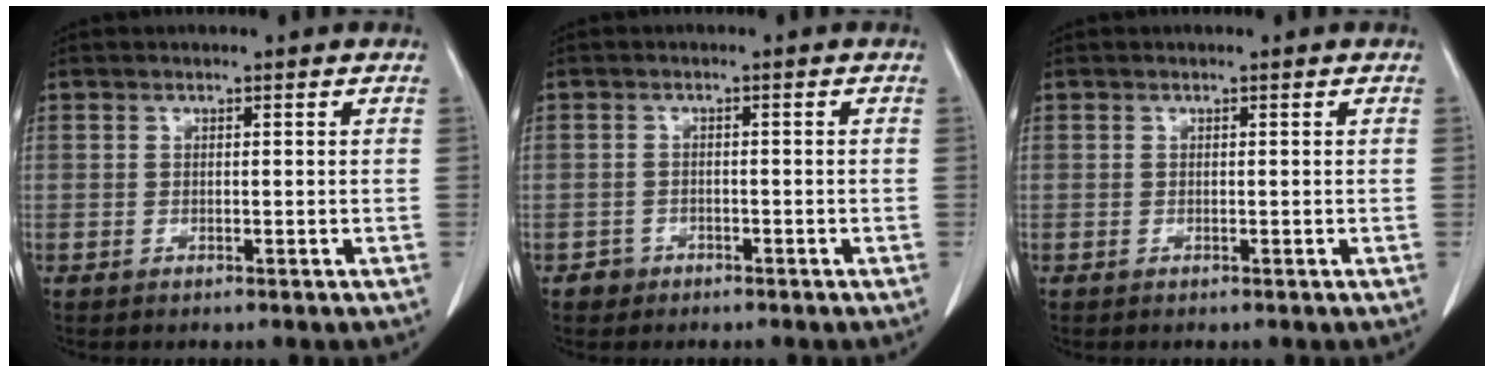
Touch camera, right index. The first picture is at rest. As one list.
[{"total": 1.8, "force": [-1.1, 1.4, -0.2], "torque": [0.002, 0.008, -0.021]}, {"total": 0.0}]